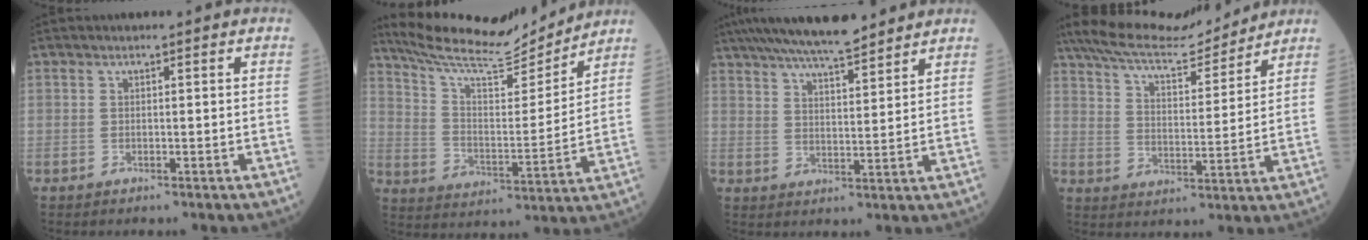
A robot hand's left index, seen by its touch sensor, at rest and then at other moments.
{"total": 15.6, "force": [14.9, 1.2, 4.5], "torque": [-0.091, -0.003, 0.243]}
{"total": 14.0, "force": [12.1, 1.9, 6.7], "torque": [-0.118, 0.022, 0.197]}
{"total": 15.2, "force": [14.3, 1.5, 4.9], "torque": [-0.096, 0.006, 0.233]}